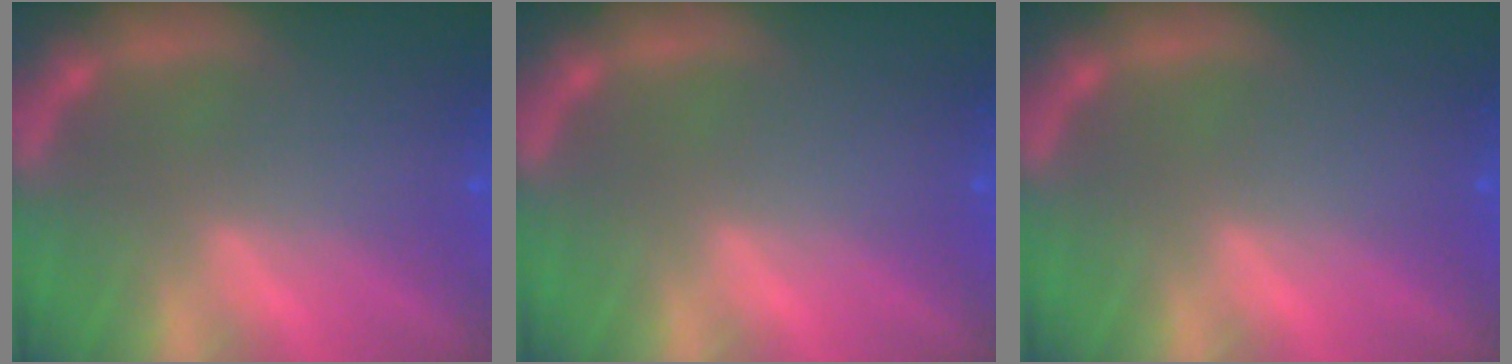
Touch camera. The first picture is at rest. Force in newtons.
{"total": 0.0}
{"total": 0.0}